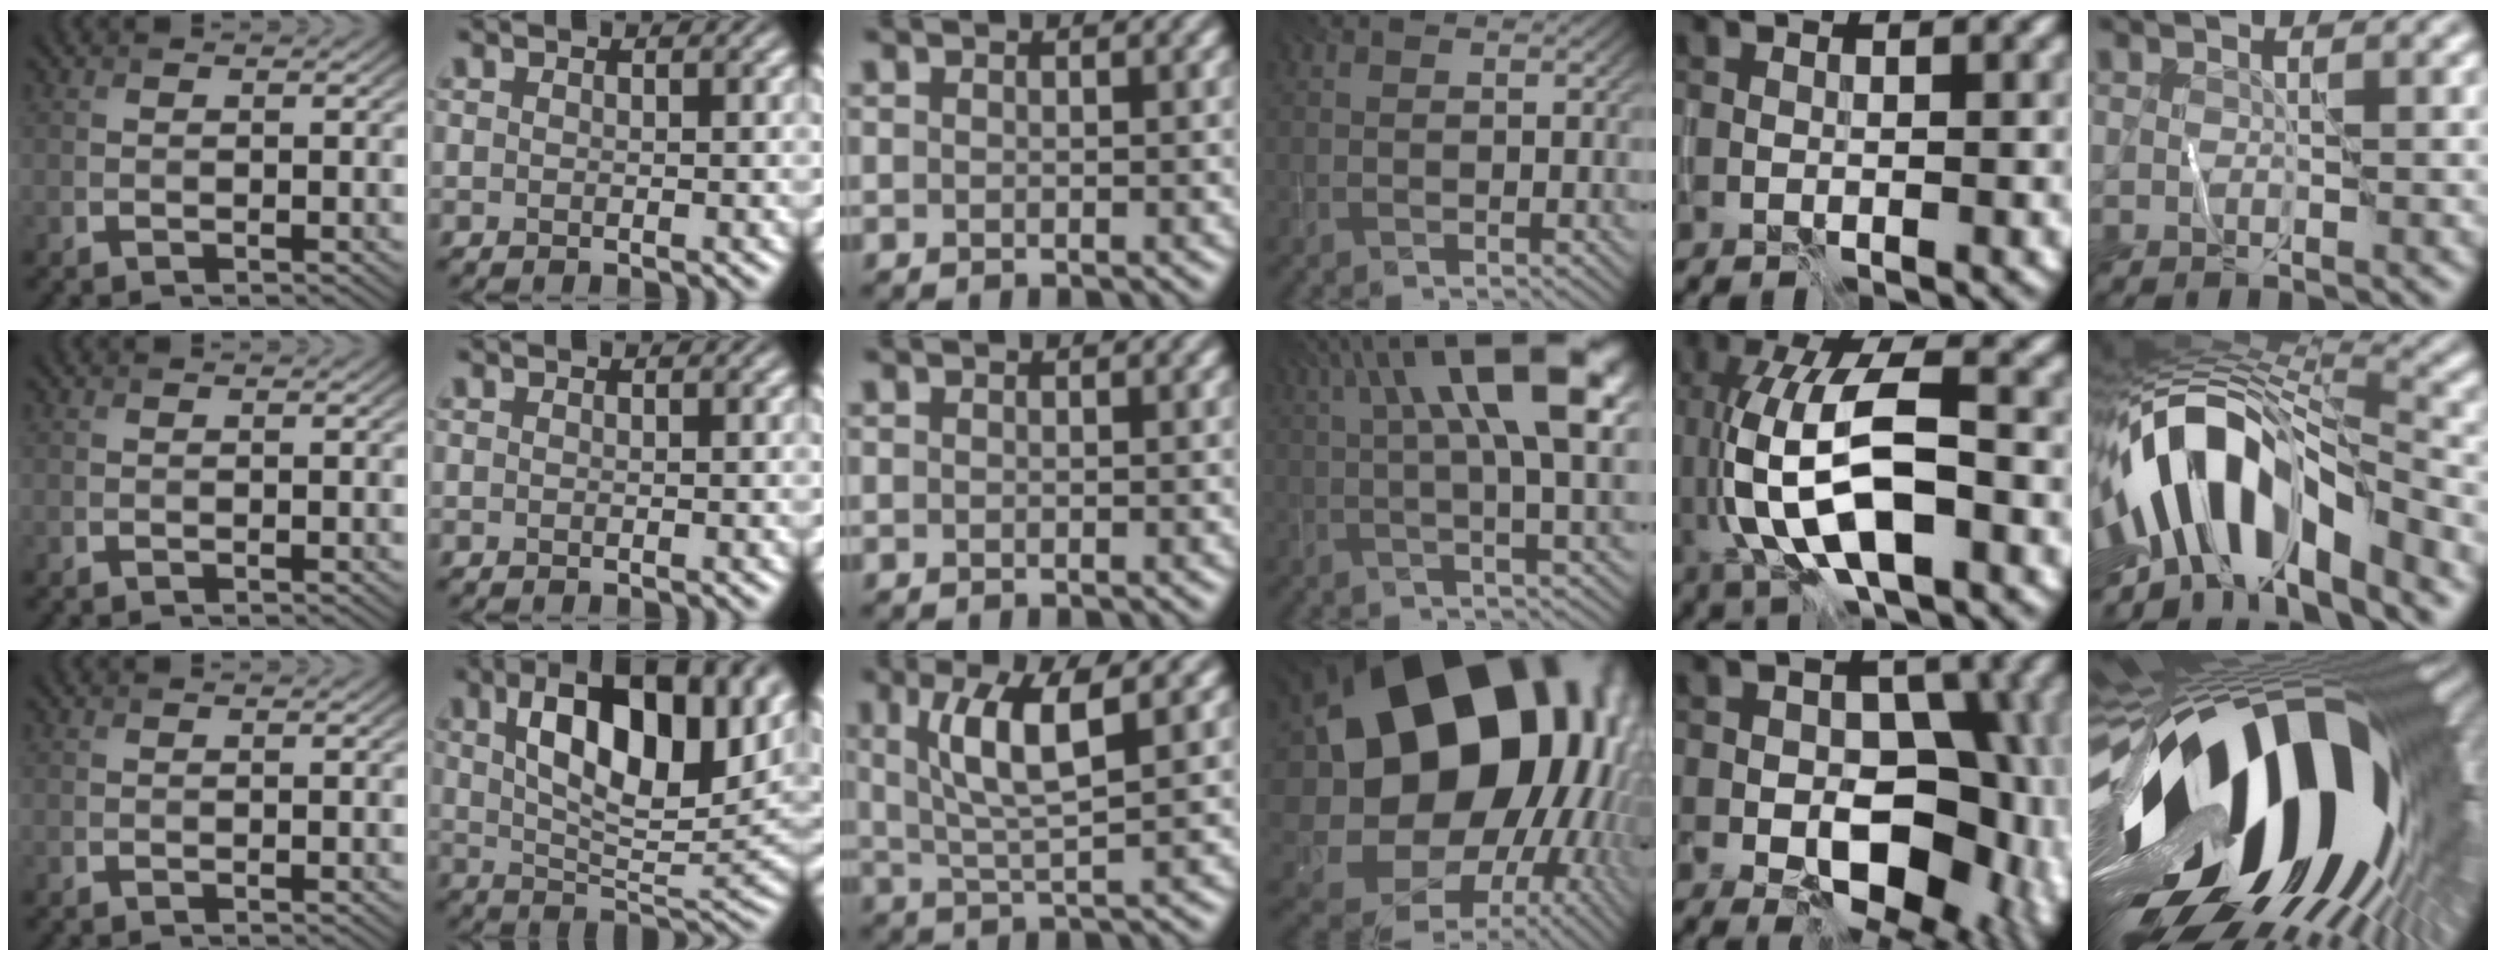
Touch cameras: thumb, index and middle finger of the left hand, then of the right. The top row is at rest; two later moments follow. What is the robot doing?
{"motion": "wipe", "object": "whiteboard"}